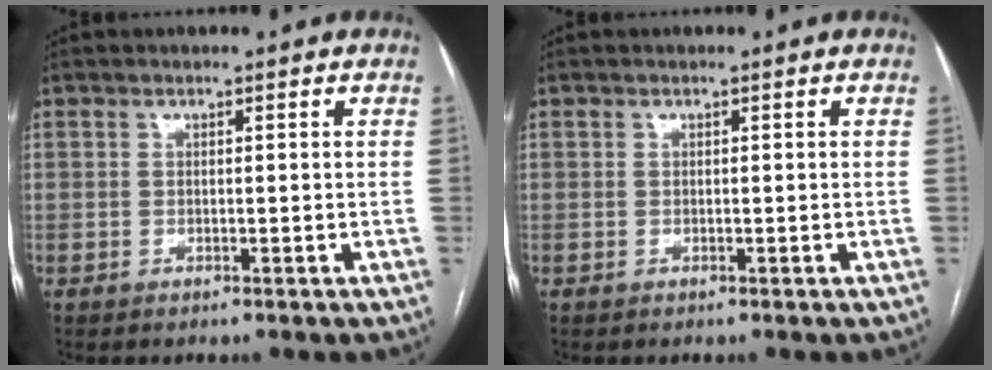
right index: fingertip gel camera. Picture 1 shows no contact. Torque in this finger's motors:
{"motor_torque": [0.00, 0.00, 0.00, 0.00]}